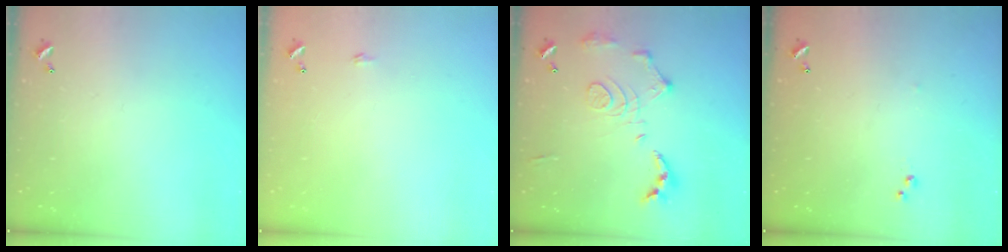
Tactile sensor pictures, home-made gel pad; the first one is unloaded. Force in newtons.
{"total": 0.6, "press": 0.6, "slide": 0.2}
{"total": 14.2, "press": 14.1, "slide": 1.2}
{"total": 4.8, "press": 4.7, "slide": 0.4}